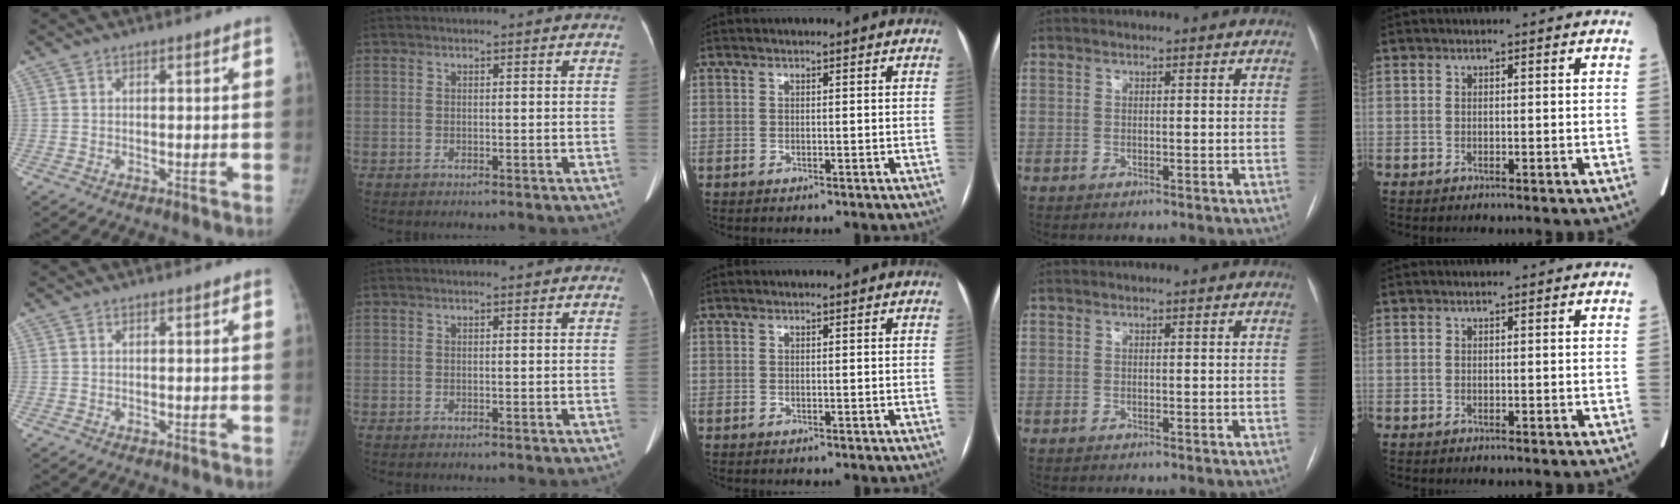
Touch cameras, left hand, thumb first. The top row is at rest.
{}